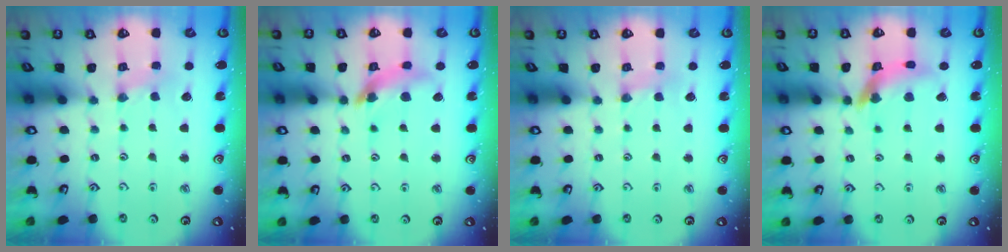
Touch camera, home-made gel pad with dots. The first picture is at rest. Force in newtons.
{"total": 12.0, "press": 11.9, "slide": 1.3}
{"total": 1.6, "press": 1.5, "slide": 0.4}
{"total": 11.6, "press": 11.5, "slide": 1.3}